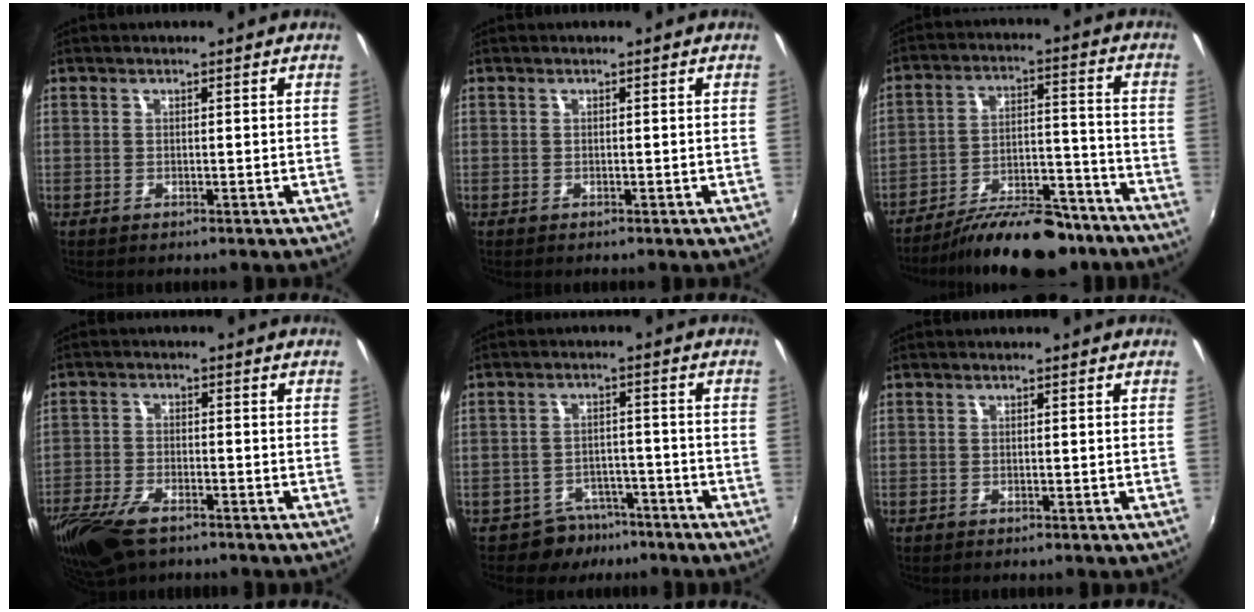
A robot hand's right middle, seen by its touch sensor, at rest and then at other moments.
{"total": 0.0}
{"total": 17.3, "force": [-14.2, 5.6, 8.3], "torque": [-0.143, 0.002, -0.203]}
{"total": 11.9, "force": [-8.2, 5.7, 6.5], "torque": [-0.163, -0.024, -0.151]}
{"total": 5.8, "force": [-4.5, 3.7, 0.4], "torque": [-0.012, 0.021, -0.061]}
{"total": 0.0}